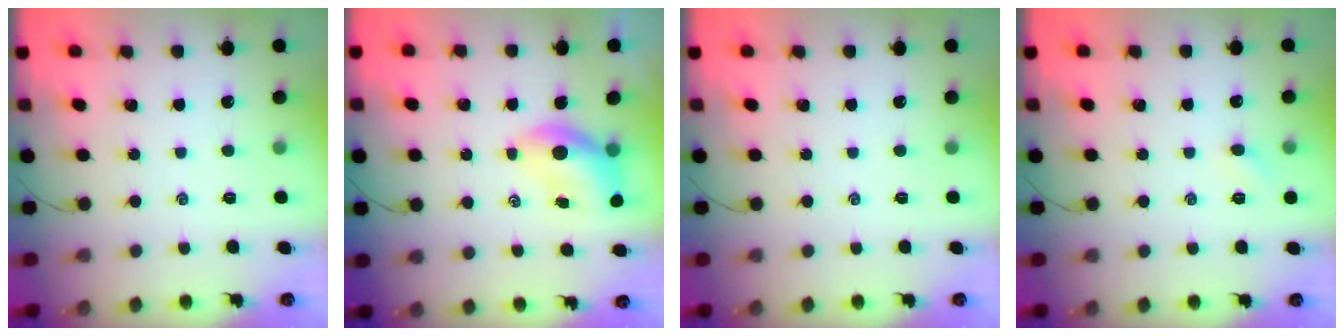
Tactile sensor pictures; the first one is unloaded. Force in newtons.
{"total": 6.2, "press": 6.1, "slide": 1.3}
{"total": 0.0}
{"total": 2.4, "press": 2.3, "slide": 0.7}